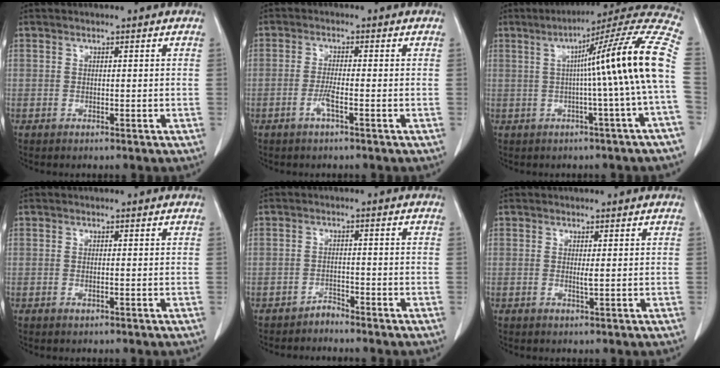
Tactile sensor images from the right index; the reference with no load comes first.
{"total": 2.5, "force": [-1.2, 0.1, 2.2], "torque": [-0.047, -0.001, -0.025]}
{"total": 17.0, "force": [0.5, -2.1, 16.9], "torque": [-0.213, 0.026, -0.004]}
{"total": 0.7, "force": [-0.2, 0.3, 0.7], "torque": [-0.014, -0.001, 0.000]}
{"total": 1.7, "force": [-1.7, 0.3, -0.1], "torque": [0.007, 0.000, -0.028]}
{"total": 0.8, "force": [0.1, 0.1, 0.8], "torque": [-0.020, -0.003, 0.006]}